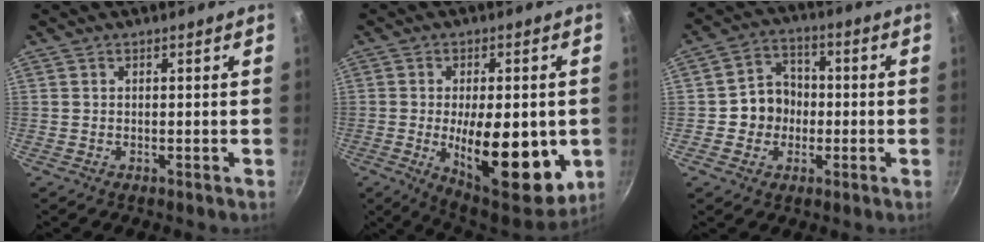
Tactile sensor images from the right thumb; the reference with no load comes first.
{"total": 19.6, "force": [-3.3, 8.3, 17.4], "torque": [-0.223, -0.013, -0.037]}
{"total": 7.9, "force": [-1.0, 7.1, 3.3], "torque": [-0.010, 0.019, -0.028]}